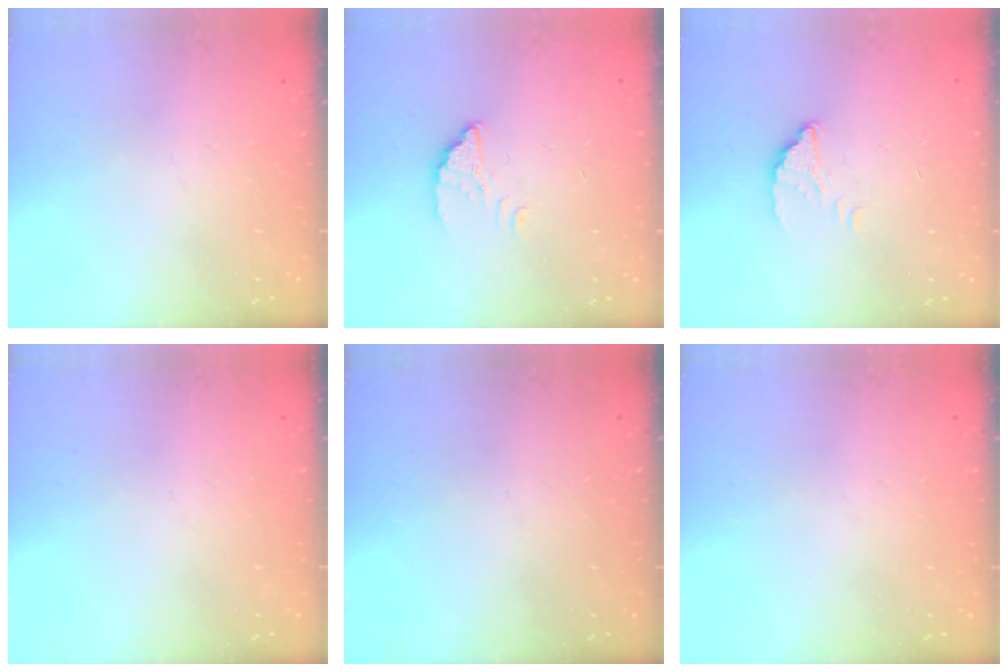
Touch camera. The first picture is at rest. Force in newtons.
{"total": 2.6, "press": 2.6, "slide": 0.2}
{"total": 2.0, "press": 2.0, "slide": 0.1}
{"total": 0.0}
{"total": 0.0}
{"total": 0.0}